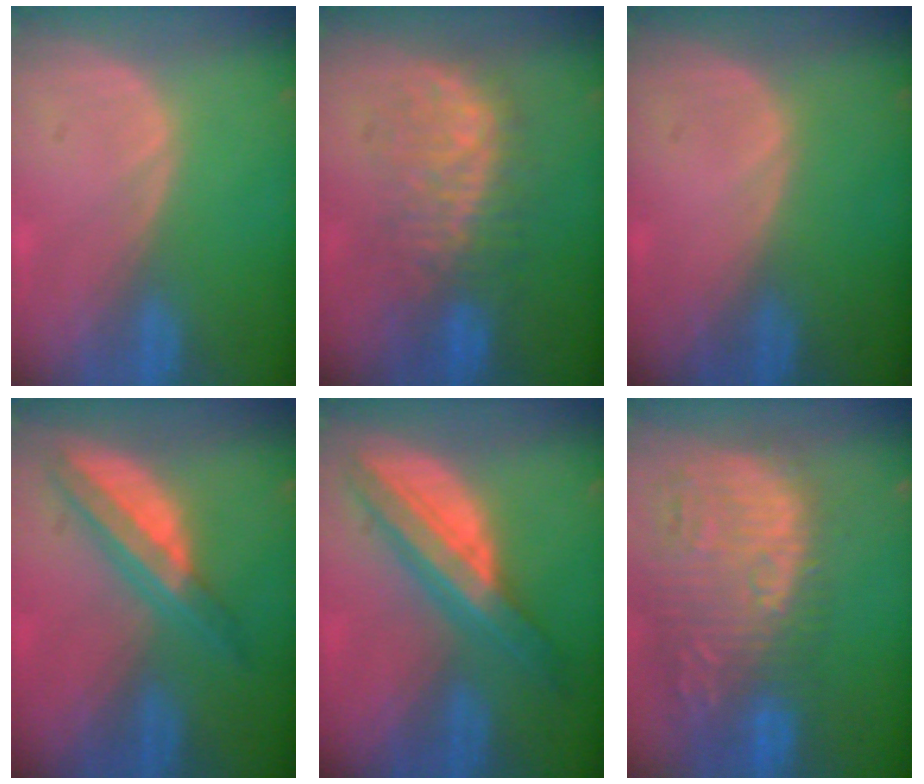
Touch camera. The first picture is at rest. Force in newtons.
{"total": 8.5, "press": 8.4, "slide": 0.9}
{"total": 0.0}
{"total": 6.7, "press": 5.8, "slide": 3.3}
{"total": 8.5, "press": 8.5, "slide": 0.5}
{"total": 14.6, "press": 12.6, "slide": 7.5}